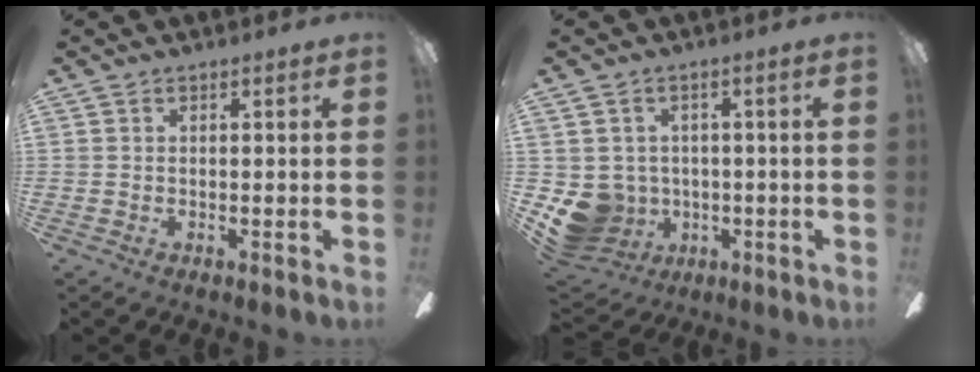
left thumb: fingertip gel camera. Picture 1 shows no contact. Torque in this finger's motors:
{"motor_torque": [0.09, 0.12, 0.13, -0.23, 0.02]}